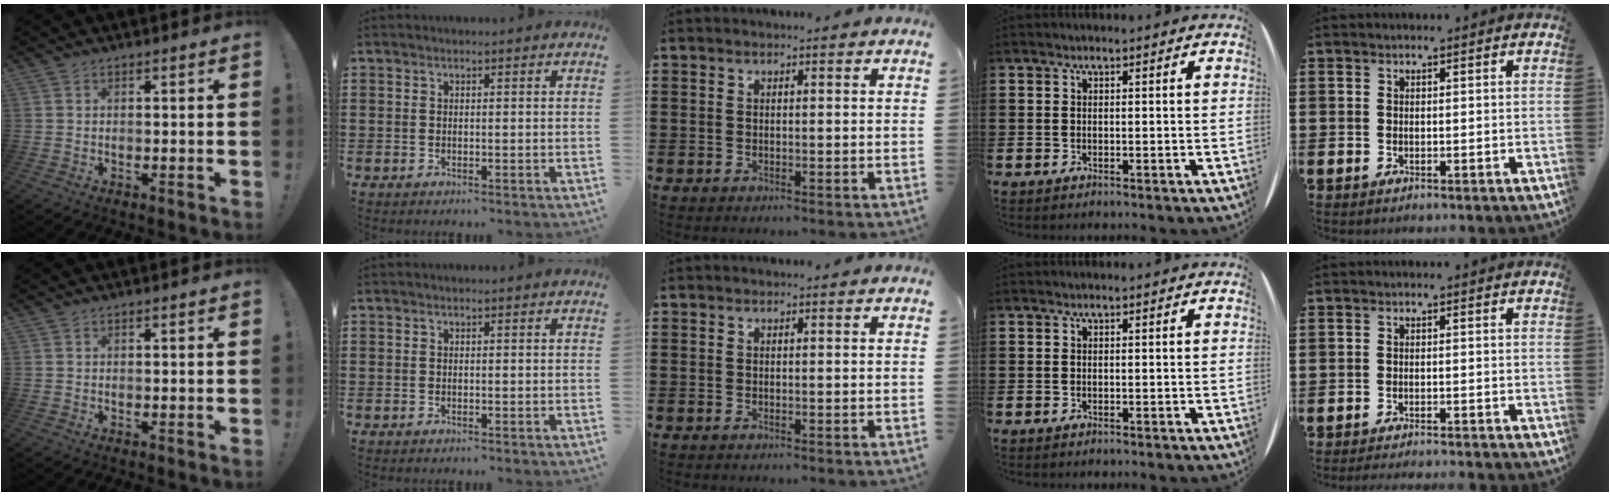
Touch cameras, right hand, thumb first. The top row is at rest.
{"little": {"total": 1.3, "force": [-1.3, -0.2, 0.1], "torque": [-0.001, 0.001, -0.025]}}